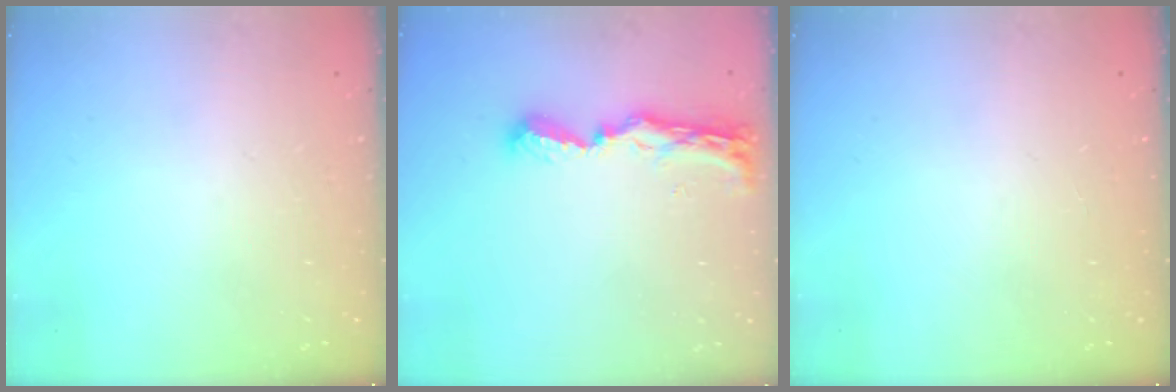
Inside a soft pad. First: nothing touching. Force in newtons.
{"total": 8.7, "press": 8.7, "slide": 0.3}
{"total": 0.0}